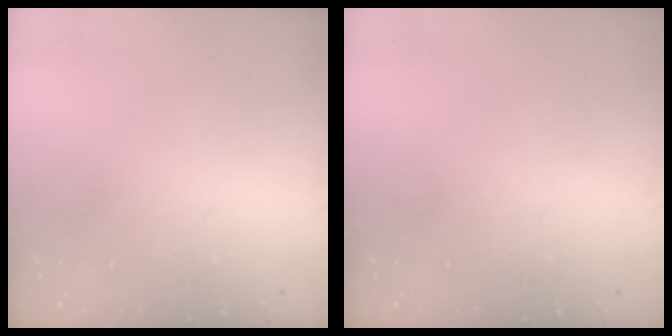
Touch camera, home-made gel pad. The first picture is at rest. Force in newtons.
{"total": 0.0}